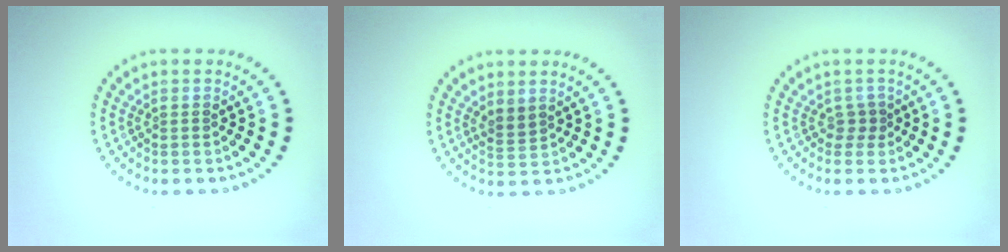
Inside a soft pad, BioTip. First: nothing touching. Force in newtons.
{"total": 1.5, "press": 1.1, "slide": 1.0}
{"total": 1.0, "press": 0.8, "slide": 0.6}